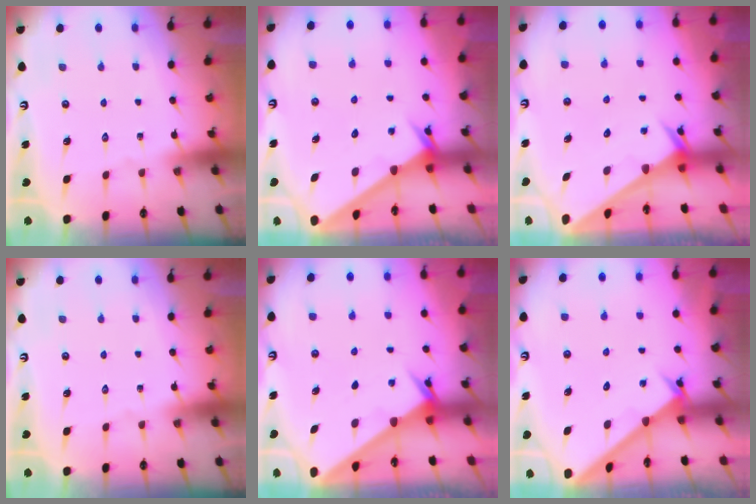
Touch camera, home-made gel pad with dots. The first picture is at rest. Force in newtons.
{"total": 2.5, "press": 2.5, "slide": 0.3}
{"total": 2.5, "press": 2.5, "slide": 0.0}
{"total": 0.0}
{"total": 2.4, "press": 2.4, "slide": 0.3}
{"total": 2.1, "press": 2.1, "slide": 0.2}